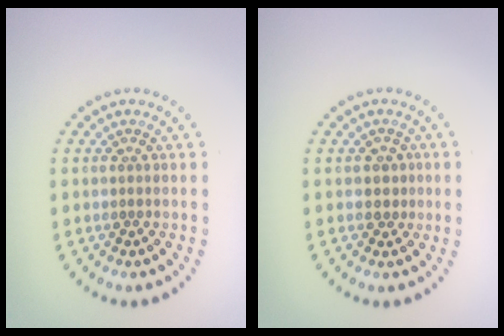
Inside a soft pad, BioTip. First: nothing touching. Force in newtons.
{"total": 1.7, "press": 1.3, "slide": 1.0}